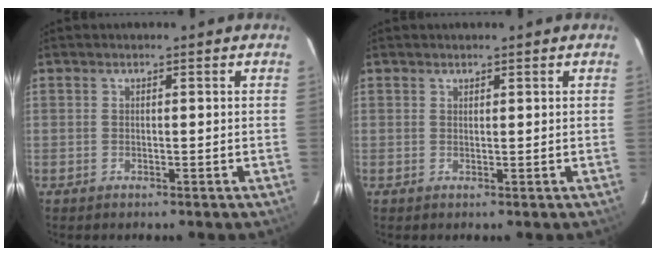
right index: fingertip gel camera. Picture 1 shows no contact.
{"total": 0.5, "force": [0.5, 0.2, 0.0], "torque": [0.000, 0.001, 0.009]}